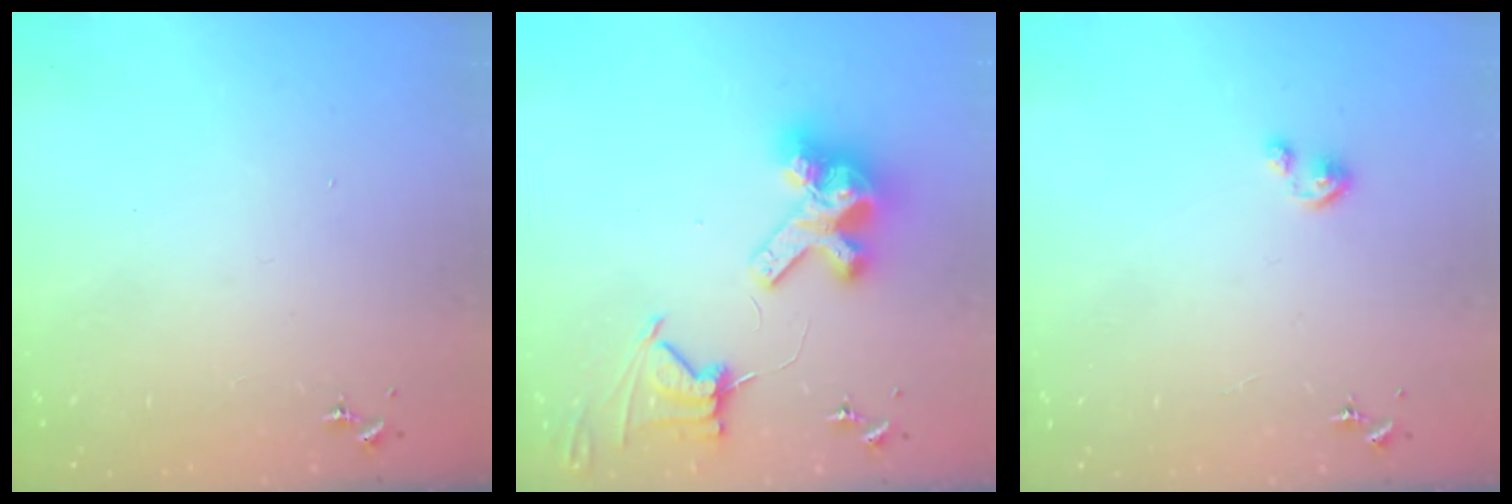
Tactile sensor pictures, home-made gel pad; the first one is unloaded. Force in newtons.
{"total": 14.2, "press": 14.1, "slide": 1.6}
{"total": 1.8, "press": 1.8, "slide": 0.2}